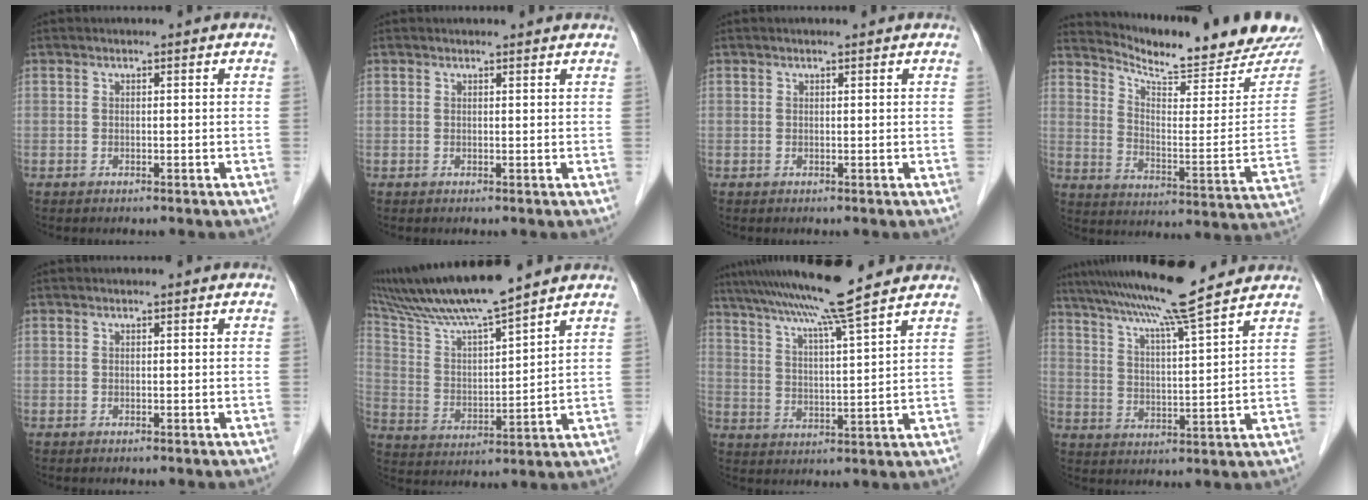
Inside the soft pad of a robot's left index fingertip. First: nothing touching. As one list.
[{"total": 2.4, "force": [2.3, 0.3, 0.4], "torque": [-0.011, 0.005, 0.021]}, {"total": 0.8, "force": [0.7, 0.1, 0.5], "torque": [-0.010, 0.005, 0.011]}, {"total": 20.7, "force": [19.8, 1.3, 5.9], "torque": [-0.099, -0.092, 0.261]}, {"total": 0.0}, {"total": 14.0, "force": [12.2, -0.6, 6.9], "torque": [-0.136, 0.008, 0.225]}, {"total": 13.9, "force": [11.6, -1.6, 7.5], "torque": [-0.133, 0.011, 0.179]}, {"total": 14.9, "force": [12.6, -1.0, 7.8], "torque": [-0.140, 0.016, 0.195]}]